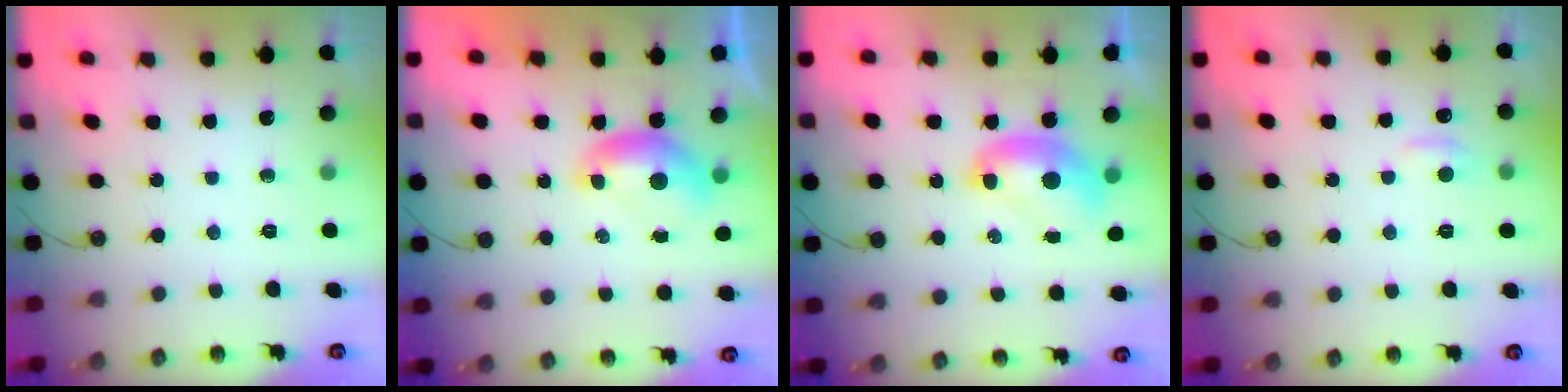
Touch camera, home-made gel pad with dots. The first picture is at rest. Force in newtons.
{"total": 0.0}
{"total": 1.8, "press": 1.8, "slide": 0.0}
{"total": 1.0, "press": 0.7, "slide": 0.7}